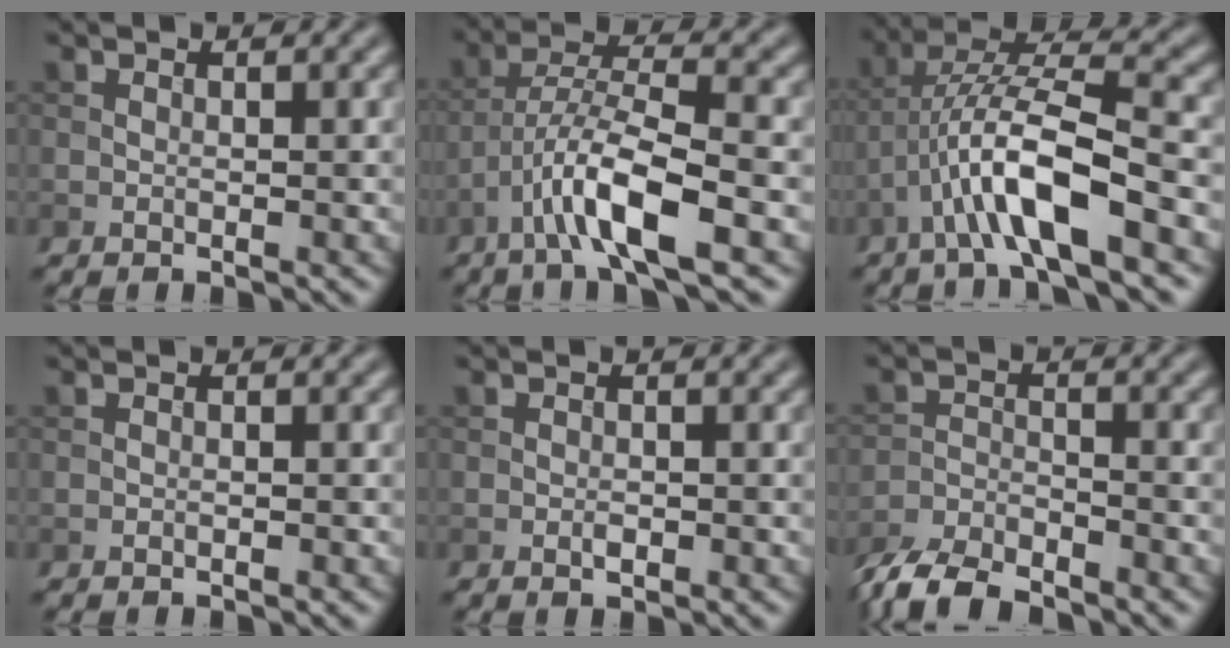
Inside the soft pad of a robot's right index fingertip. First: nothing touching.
{"total": 7.4, "force": [-3.8, 1.6, 6.1], "torque": [-0.109, 0.010, -0.074]}
{"total": 8.5, "force": [-3.6, 2.0, 7.4], "torque": [-0.136, 0.015, -0.071]}
{"total": 0.0}
{"total": 0.7, "force": [-0.3, 0.3, 0.5], "torque": [-0.008, 0.000, -0.005]}
{"total": 5.5, "force": [-4.8, 1.4, 2.2], "torque": [-0.037, -0.009, -0.100]}